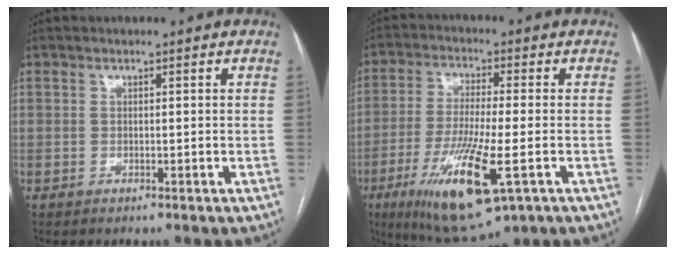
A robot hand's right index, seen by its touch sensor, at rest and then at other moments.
{"total": 14.9, "force": [-5.7, 2.3, 13.5], "torque": [-0.266, -0.035, -0.093]}